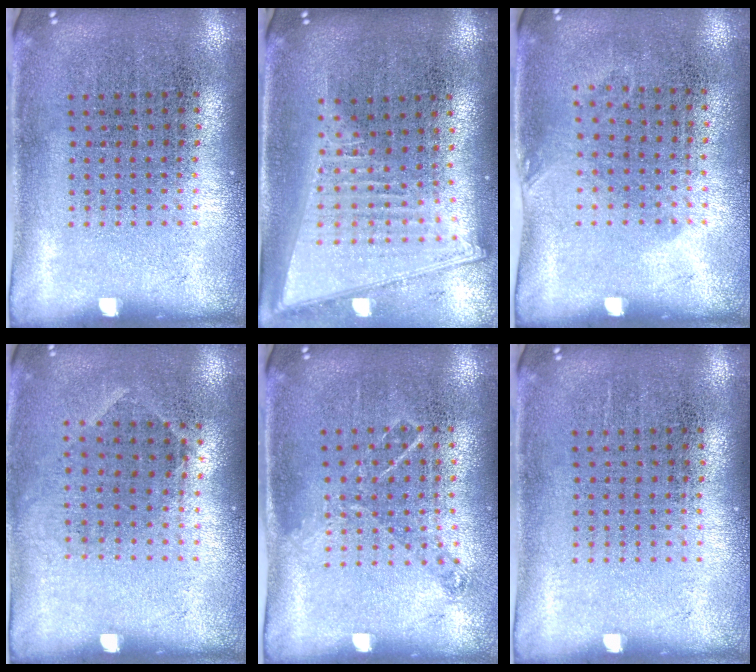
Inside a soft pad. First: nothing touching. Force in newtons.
{"total": 2.0, "press": 1.7, "slide": 1.0}
{"total": 0.8, "press": 0.6, "slide": 0.5}
{"total": 0.9, "press": 0.7, "slide": 0.7}
{"total": 0.9, "press": 0.8, "slide": 0.3}
{"total": 0.0}